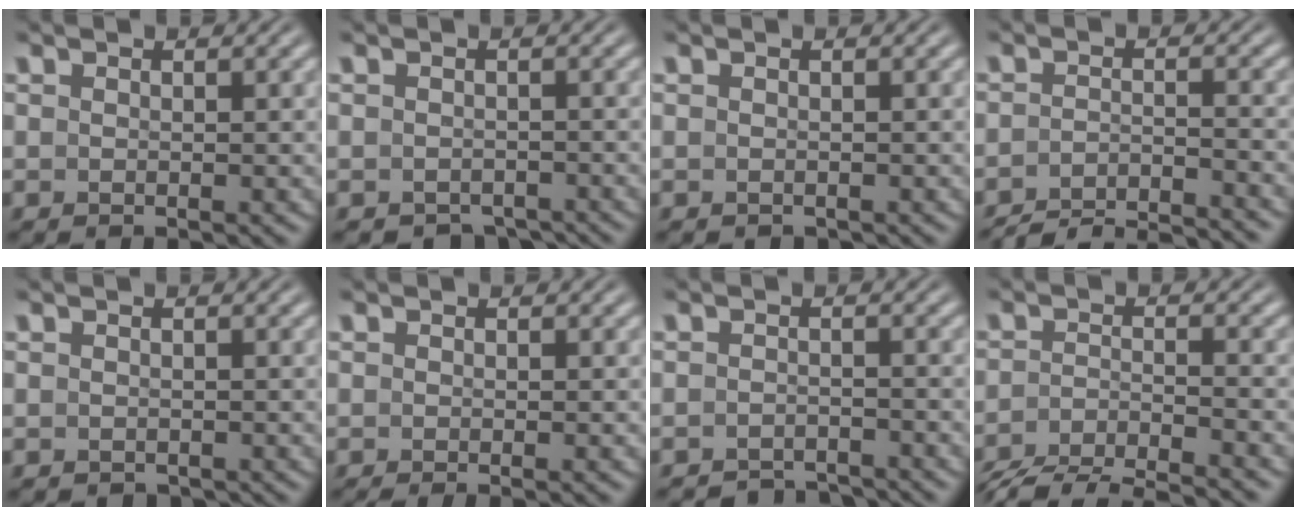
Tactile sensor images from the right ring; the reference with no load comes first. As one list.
[{"total": 4.1, "force": [-3.7, 1.6, 0.7], "torque": [-0.004, -0.019, -0.051]}, {"total": 0.8, "force": [-0.8, 0.2, -0.1], "torque": [-0.005, -0.010, -0.008]}, {"total": 9.6, "force": [-9.2, 1.9, 2.1], "torque": [-0.014, -0.021, -0.142]}, {"total": 1.2, "force": [-1.1, 0.3, -0.1], "torque": [-0.003, -0.012, -0.012]}, {"total": 1.2, "force": [-1.0, -0.1, 0.5], "torque": [-0.003, 0.001, -0.013]}, {"total": 4.1, "force": [-4.1, 0.5, 0.3], "torque": [-0.005, -0.016, -0.063]}, {"total": 8.0, "force": [-7.2, 2.8, 2.3], "torque": [-0.039, -0.029, -0.109]}]